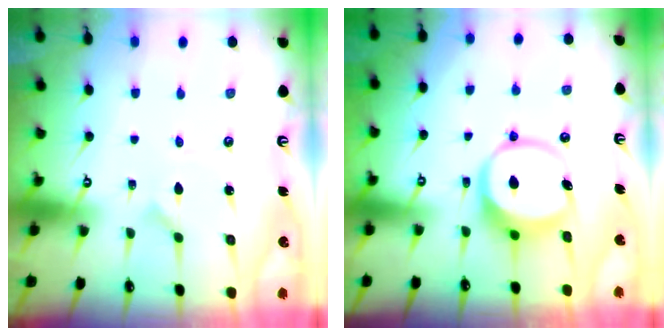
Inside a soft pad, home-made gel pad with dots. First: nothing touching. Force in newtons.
{"total": 9.2, "press": 9.0, "slide": 1.6}